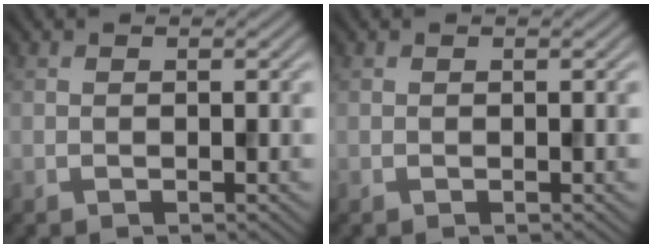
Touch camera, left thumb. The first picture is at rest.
{"total": 0.0}